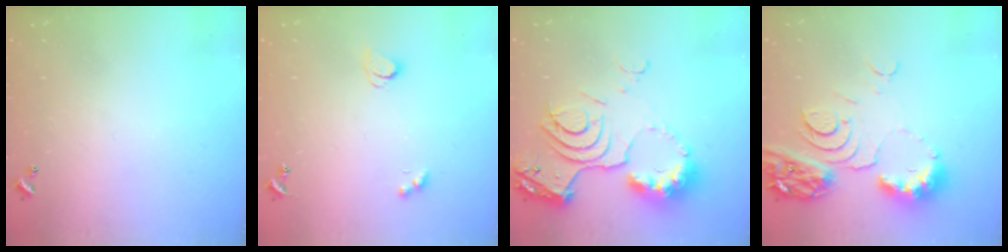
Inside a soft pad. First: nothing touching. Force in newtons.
{"total": 2.4, "press": 2.3, "slide": 0.6}
{"total": 15.1, "press": 15.0, "slide": 1.3}
{"total": 11.1, "press": 11.0, "slide": 1.3}